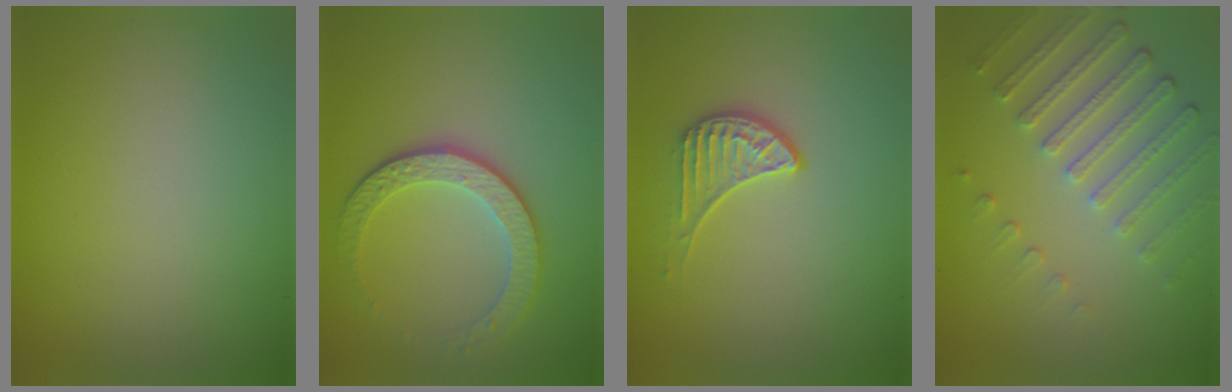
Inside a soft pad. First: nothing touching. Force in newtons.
{"total": 3.7, "press": 3.2, "slide": 2.0}
{"total": 2.0, "press": 1.5, "slide": 1.3}
{"total": 4.5, "press": 3.4, "slide": 3.0}